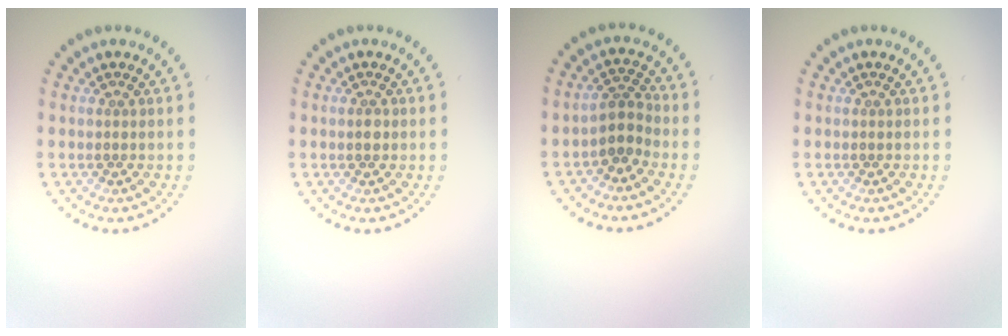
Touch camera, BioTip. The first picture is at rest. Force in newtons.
{"total": 1.0, "press": 1.0, "slide": 0.1}
{"total": 2.6, "press": 2.0, "slide": 1.6}
{"total": 0.0}